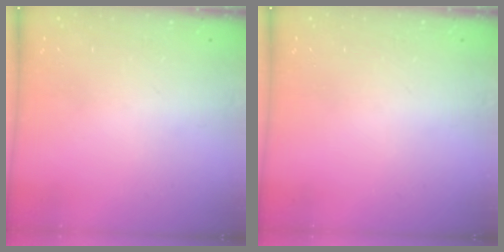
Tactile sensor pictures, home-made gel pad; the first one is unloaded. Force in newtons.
{"total": 0.0}